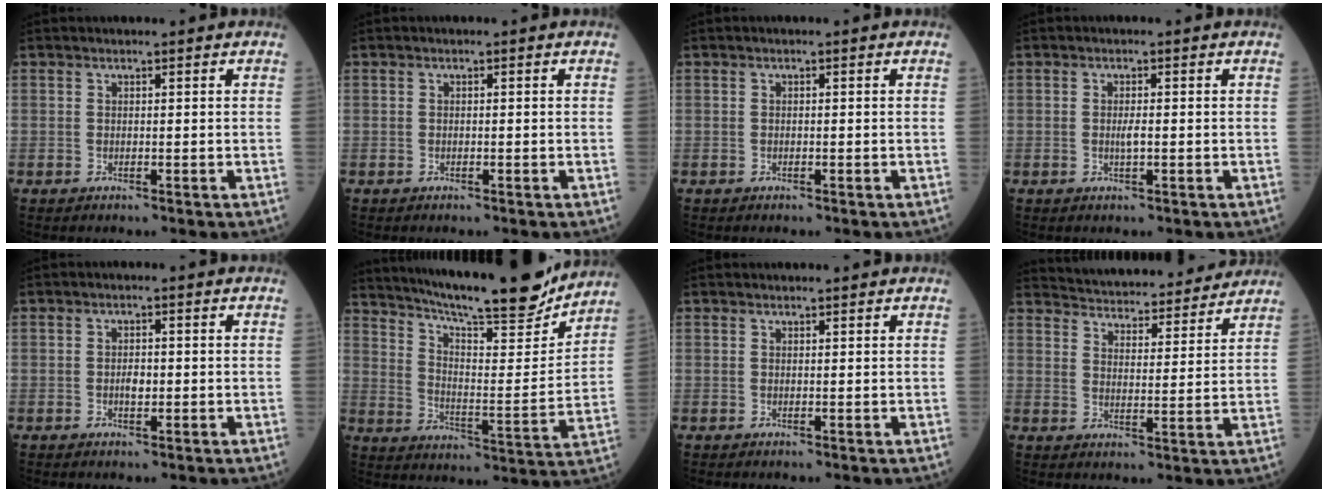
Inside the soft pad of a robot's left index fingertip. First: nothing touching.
{"total": 0.0}
{"total": 0.0}
{"total": 1.3, "force": [-0.4, 0.1, 1.3], "torque": [-0.025, -0.005, -0.008]}
{"total": 1.6, "force": [-0.5, 0.7, 1.3], "torque": [-0.023, -0.001, -0.010]}
{"total": 21.9, "force": [19.4, 2.2, 9.9], "torque": [-0.169, -0.025, 0.281]}
{"total": 1.2, "force": [1.2, 0.1, 0.2], "torque": [-0.004, 0.006, 0.016]}
{"total": 18.5, "force": [17.6, 3.1, 4.7], "torque": [-0.066, 0.003, 0.235]}